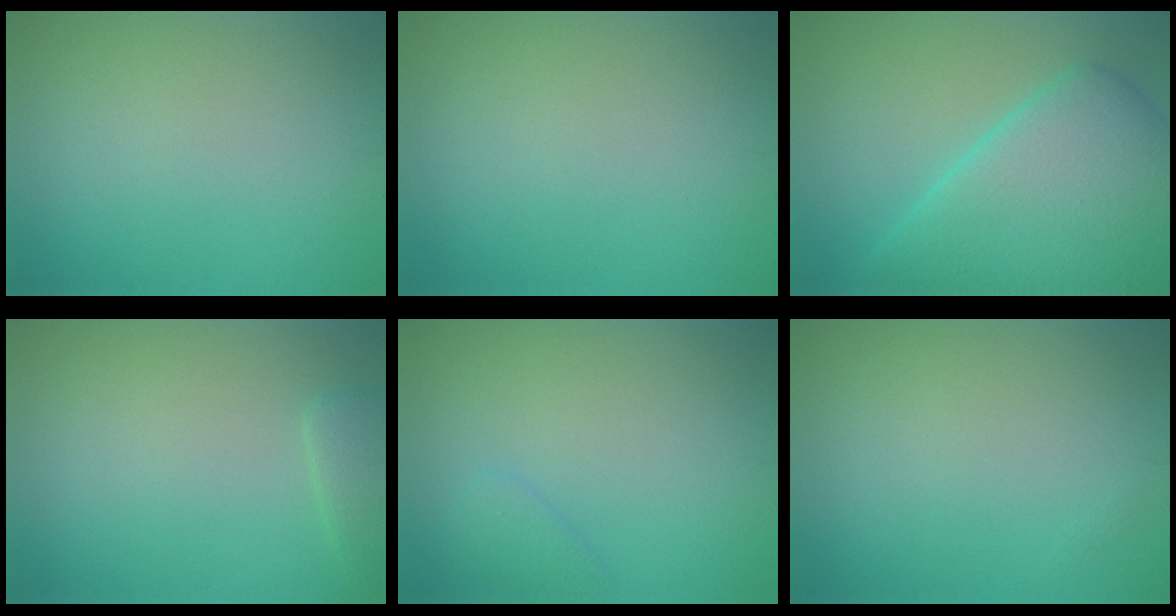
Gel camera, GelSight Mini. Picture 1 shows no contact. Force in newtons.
{"total": 0.0}
{"total": 10.9, "press": 10.9, "slide": 0.2}
{"total": 1.6, "press": 1.6, "slide": 0.2}
{"total": 1.2, "press": 1.2, "slide": 0.1}
{"total": 0.0}